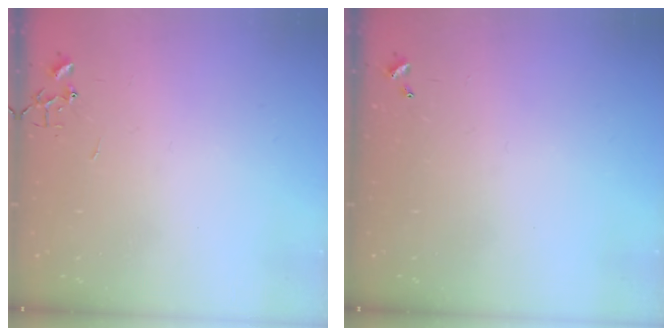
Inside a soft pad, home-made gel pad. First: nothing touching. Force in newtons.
{"total": 0.0}